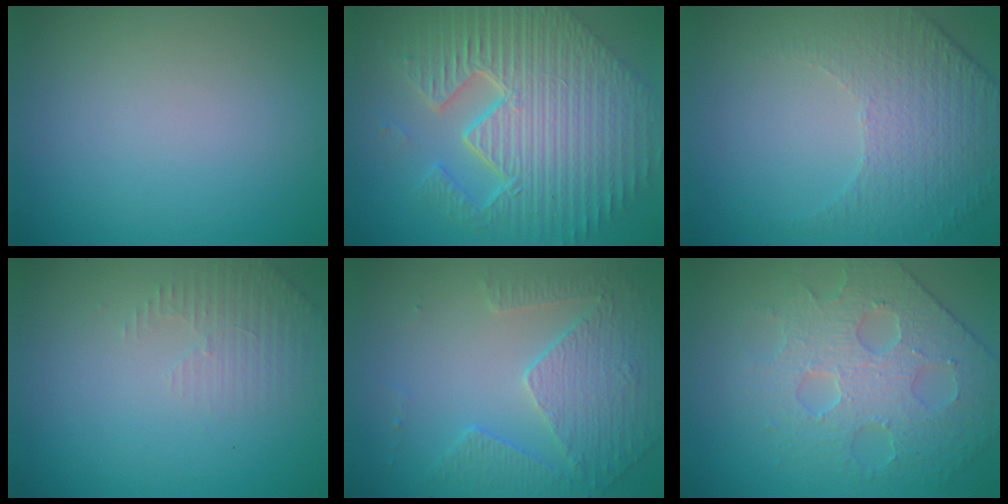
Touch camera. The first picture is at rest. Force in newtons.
{"total": 11.5, "press": 7.5, "slide": 8.6}
{"total": 5.0, "press": 3.3, "slide": 3.8}
{"total": 1.9, "press": 1.8, "slide": 0.6}
{"total": 4.7, "press": 3.5, "slide": 3.1}
{"total": 4.6, "press": 4.4, "slide": 1.1}